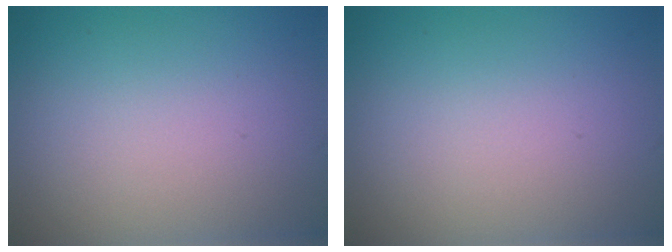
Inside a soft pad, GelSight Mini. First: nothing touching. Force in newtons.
{"total": 0.0}